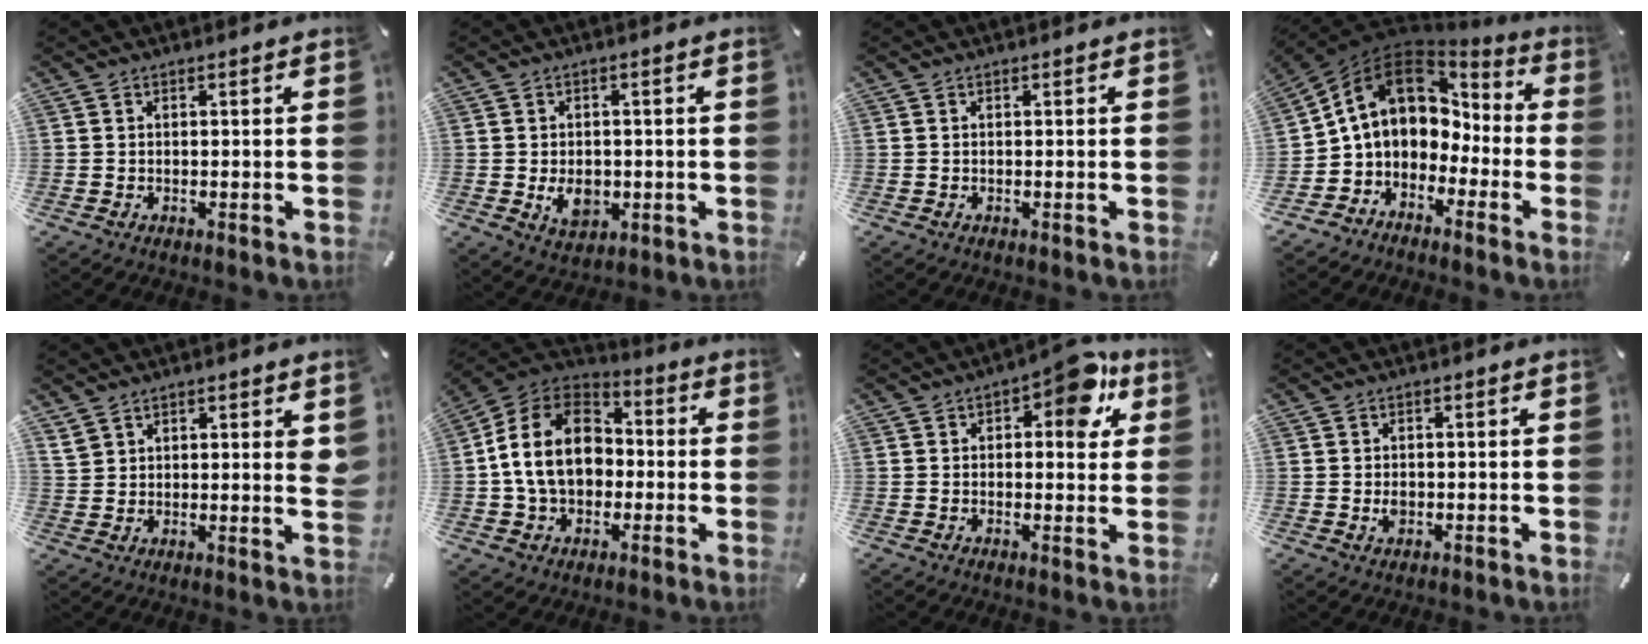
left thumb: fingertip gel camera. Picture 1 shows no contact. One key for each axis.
{"total": 6.1, "fx": -1.0, "fy": 4.6, "fz": 3.9, "tx": -0.070, "ty": -0.005, "tz": -0.018}
{"total": 0.0}
{"total": 12.1, "fx": 1.9, "fy": 10.3, "fz": 6.2, "tx": -0.132, "ty": -0.001, "tz": 0.034}
{"total": 4.0, "fx": 2.8, "fy": 2.0, "fz": 2.0, "tx": -0.037, "ty": -0.005, "tz": 0.053}
{"total": 15.7, "fx": -0.8, "fy": 12.7, "fz": 9.2, "tx": -0.203, "ty": 0.021, "tz": -0.016}
{"total": 10.1, "fx": 5.1, "fy": 5.1, "fz": 7.1, "tx": -0.076, "ty": -0.026, "tz": 0.079}
{"total": 1.8, "fx": -0.1, "fy": 1.5, "fz": 1.0, "tx": -0.012, "ty": 0.000, "tz": -0.003}